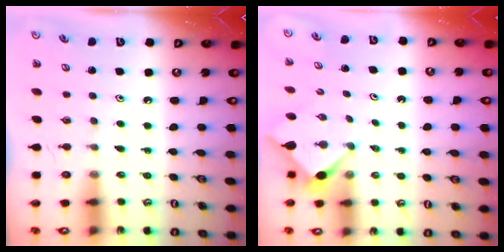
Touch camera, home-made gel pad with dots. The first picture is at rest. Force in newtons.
{"total": 2.7, "press": 2.7, "slide": 0.3}